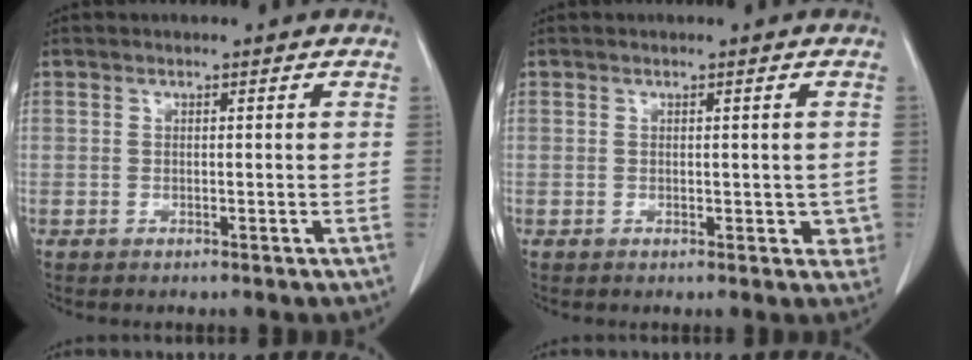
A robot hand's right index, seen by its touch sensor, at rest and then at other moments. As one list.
[{"total": 2.7, "force": [-0.3, 1.7, 2.0], "torque": [-0.005, 0.002, -0.002]}]